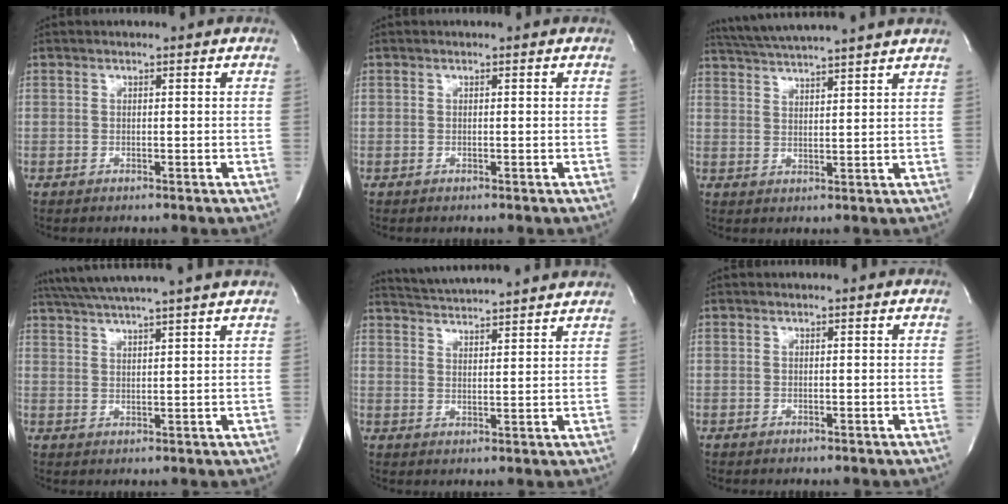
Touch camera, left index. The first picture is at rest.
{"total": 0.0}
{"total": 12.7, "force": [11.5, -1.0, 5.2], "torque": [-0.101, 0.022, 0.169]}
{"total": 13.3, "force": [11.6, -1.2, 6.3], "torque": [-0.116, 0.018, 0.165]}
{"total": 14.6, "force": [13.7, 0.2, 5.0], "torque": [-0.096, 0.016, 0.191]}
{"total": 0.0}